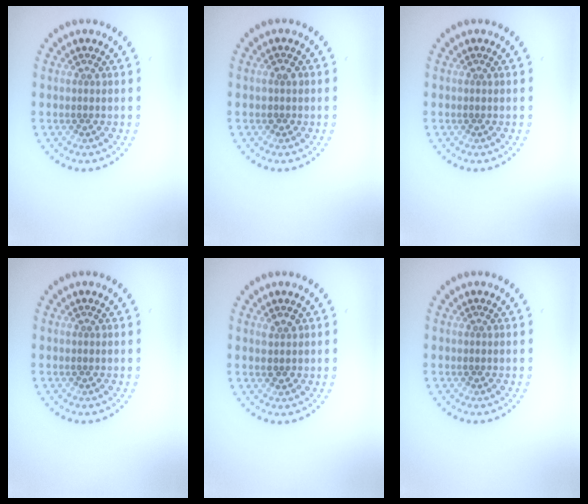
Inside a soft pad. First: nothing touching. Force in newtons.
{"total": 1.1, "press": 1.0, "slide": 0.4}
{"total": 0.0}
{"total": 0.0}
{"total": 1.5, "press": 1.4, "slide": 0.3}
{"total": 0.0}